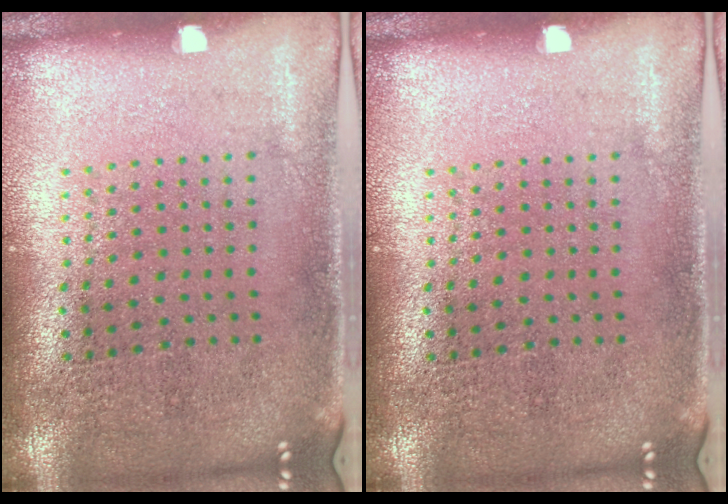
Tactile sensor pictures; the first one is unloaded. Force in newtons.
{"total": 0.0}